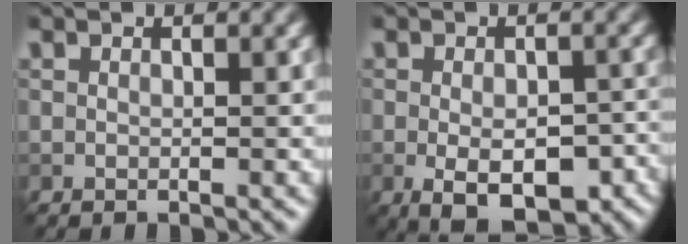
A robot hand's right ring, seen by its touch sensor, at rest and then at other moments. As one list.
[{"total": 8.1, "force": [-2.9, 3.8, 6.6], "torque": [-0.096, -0.020, -0.031]}]